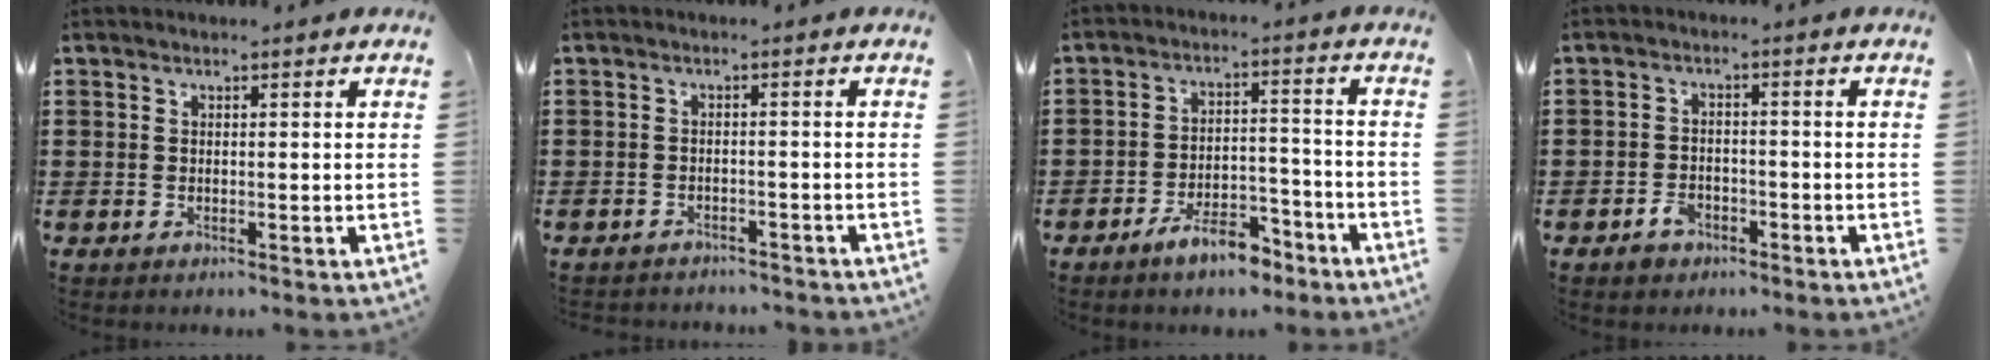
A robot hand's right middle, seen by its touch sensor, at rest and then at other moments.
{"total": 1.8, "force": [-1.8, 0.1, -0.1], "torque": [-0.005, 0.000, -0.040]}
{"total": 6.8, "force": [-5.6, 2.0, 3.3], "torque": [-0.061, 0.012, -0.106]}
{"total": 2.6, "force": [-1.9, 1.5, 1.0], "torque": [-0.021, 0.004, -0.039]}